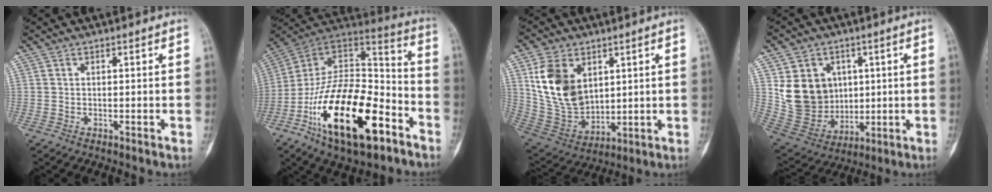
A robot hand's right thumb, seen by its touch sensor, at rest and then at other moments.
{"total": 28.1, "force": [-12.6, 12.7, 21.7], "torque": [-0.388, 0.066, -0.209]}
{"total": 15.0, "force": [5.1, 10.1, 9.8], "torque": [-0.167, -0.023, 0.120]}
{"total": 14.0, "force": [3.1, 12.0, 6.5], "torque": [-0.082, -0.012, 0.085]}